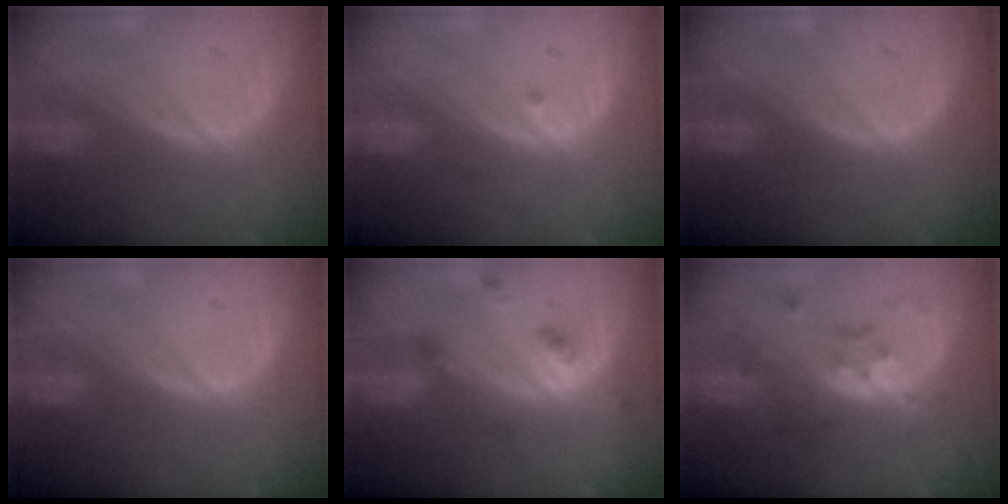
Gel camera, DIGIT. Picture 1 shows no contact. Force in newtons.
{"total": 0.9, "press": 0.7, "slide": 0.5}
{"total": 0.0}
{"total": 0.0}
{"total": 4.9, "press": 4.4, "slide": 2.2}
{"total": 6.1, "press": 5.9, "slide": 1.7}